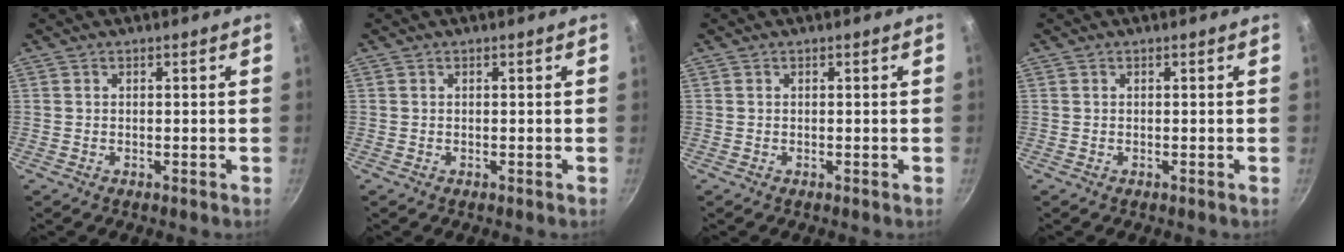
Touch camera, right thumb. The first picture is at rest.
{"total": 0.0}
{"total": 0.0}
{"total": 0.0}